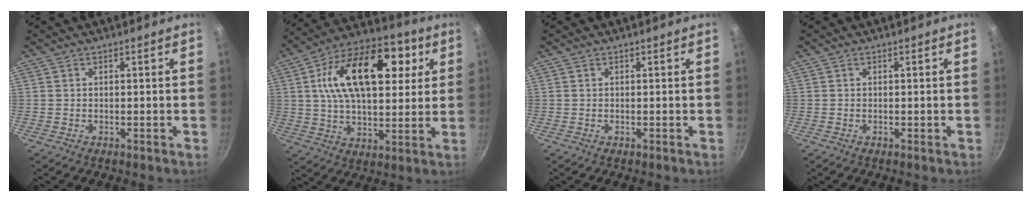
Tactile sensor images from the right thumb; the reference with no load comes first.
{"total": 23.2, "force": [6.6, 13.3, 17.8], "torque": [-0.271, 0.004, 0.092]}
{"total": 0.0}
{"total": 0.0}